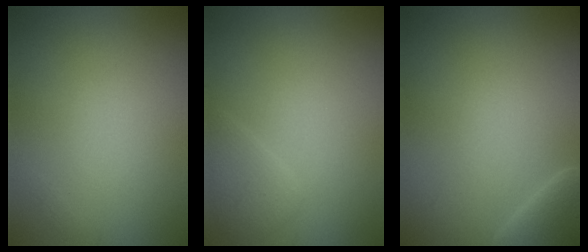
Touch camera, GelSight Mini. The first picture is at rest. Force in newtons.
{"total": 1.6, "press": 1.6, "slide": 0.1}
{"total": 3.8, "press": 3.8, "slide": 0.4}